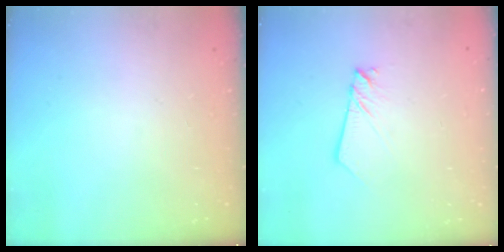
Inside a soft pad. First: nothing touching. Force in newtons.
{"total": 2.7, "press": 2.6, "slide": 0.3}